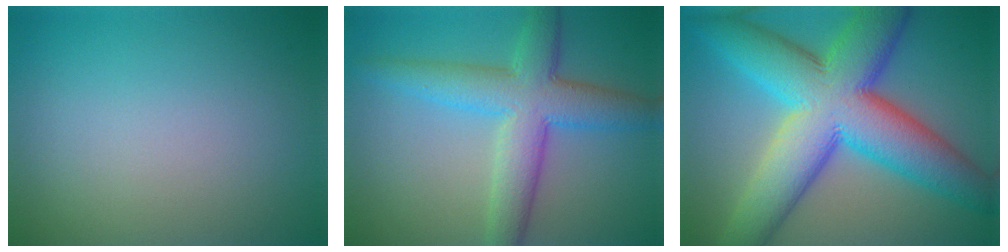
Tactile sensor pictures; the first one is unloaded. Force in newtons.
{"total": 6.6, "press": 6.6, "slide": 0.1}
{"total": 14.2, "press": 14.2, "slide": 0.1}